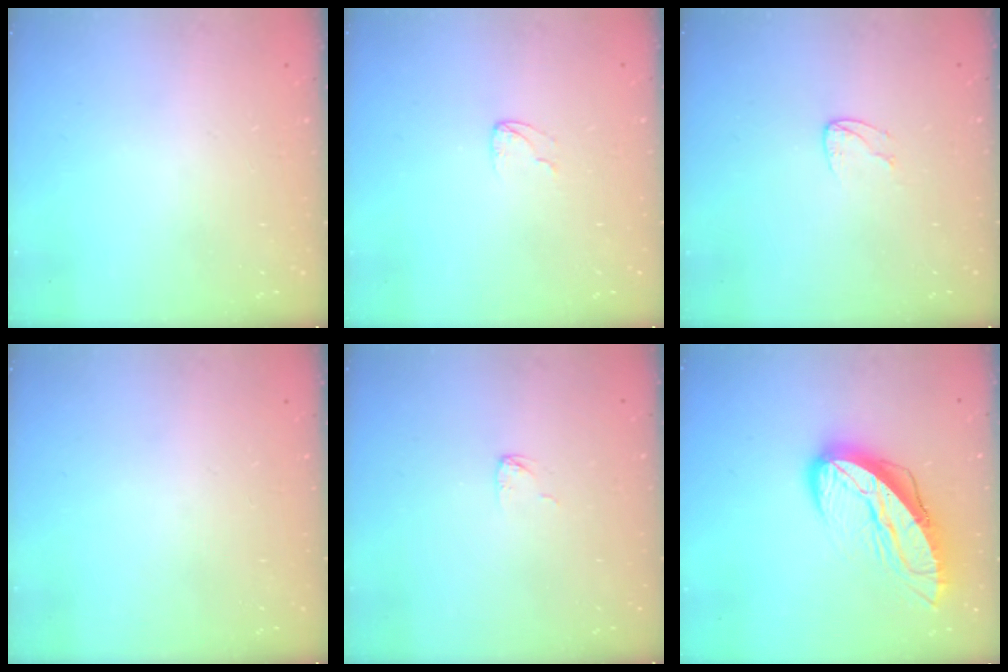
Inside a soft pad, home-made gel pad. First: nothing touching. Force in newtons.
{"total": 3.0, "press": 3.0, "slide": 0.2}
{"total": 4.1, "press": 4.1, "slide": 0.4}
{"total": 0.0}
{"total": 3.0, "press": 3.0, "slide": 0.3}
{"total": 12.4, "press": 12.3, "slide": 1.3}